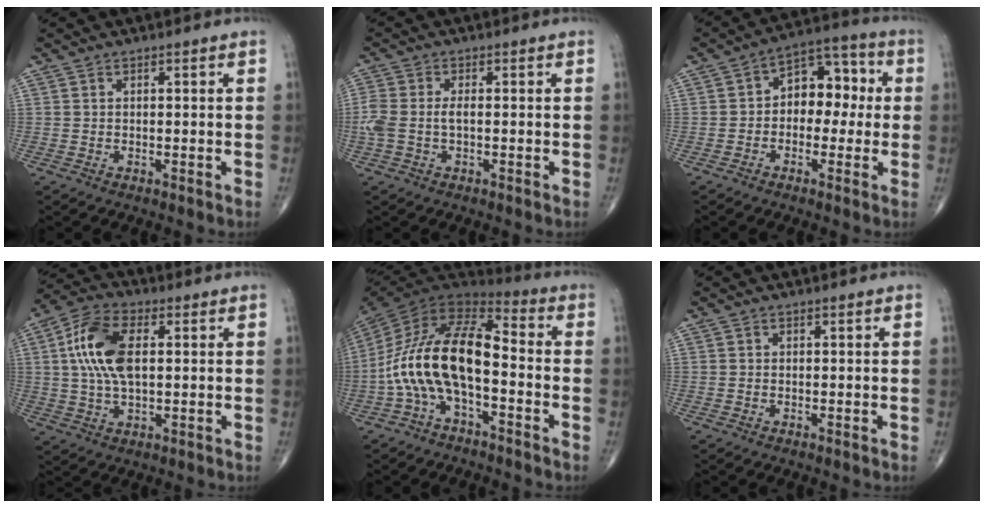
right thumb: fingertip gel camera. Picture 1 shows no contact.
{"total": 5.2, "force": [-0.6, 2.7, 4.4], "torque": [-0.124, 0.013, -0.011]}
{"total": 10.2, "force": [0.2, 7.0, 7.4], "torque": [-0.063, 0.036, -0.012]}
{"total": 12.0, "force": [1.9, 6.4, 10.0], "torque": [-0.204, 0.011, 0.033]}
{"total": 16.9, "force": [-3.7, 7.8, 14.6], "torque": [-0.276, 0.063, -0.078]}
{"total": 0.0}